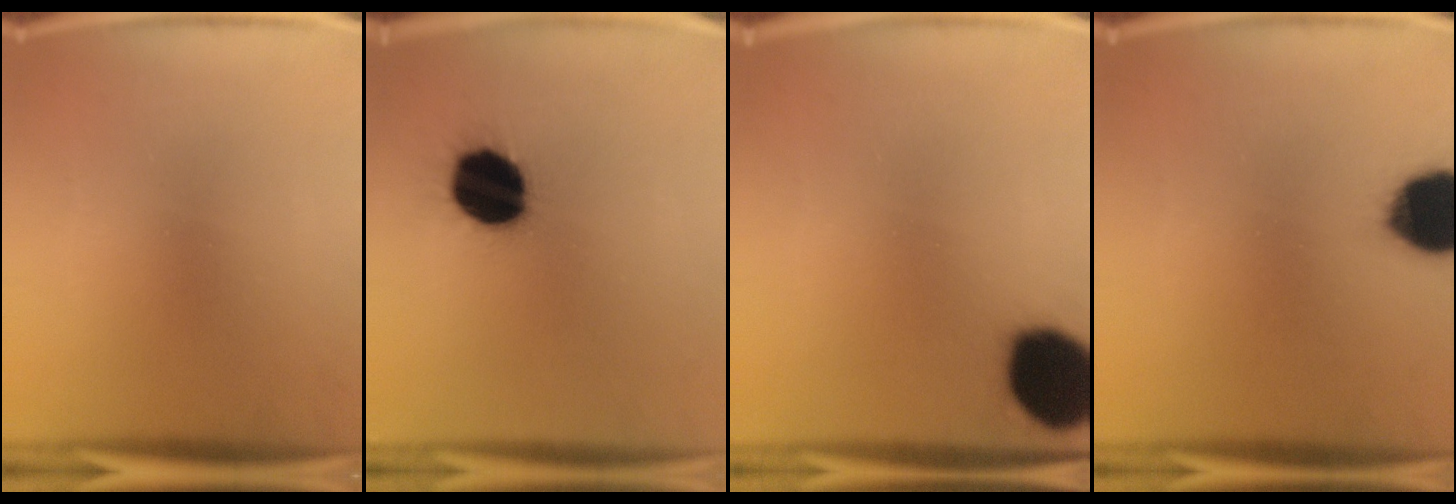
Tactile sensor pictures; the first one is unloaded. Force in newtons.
{"total": 18.7}
{"total": 18.7}
{"total": 16.4}